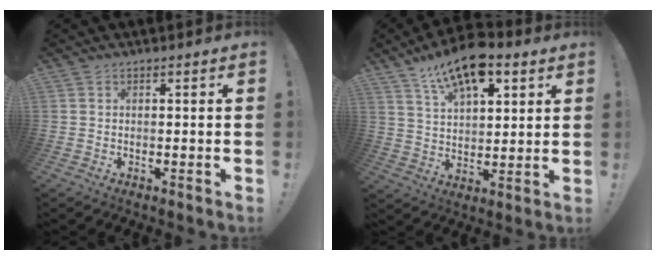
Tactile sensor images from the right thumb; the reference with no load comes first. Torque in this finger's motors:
{"motor_torque": [1.64, 1.86, 0.17, 0.24, 0.14]}